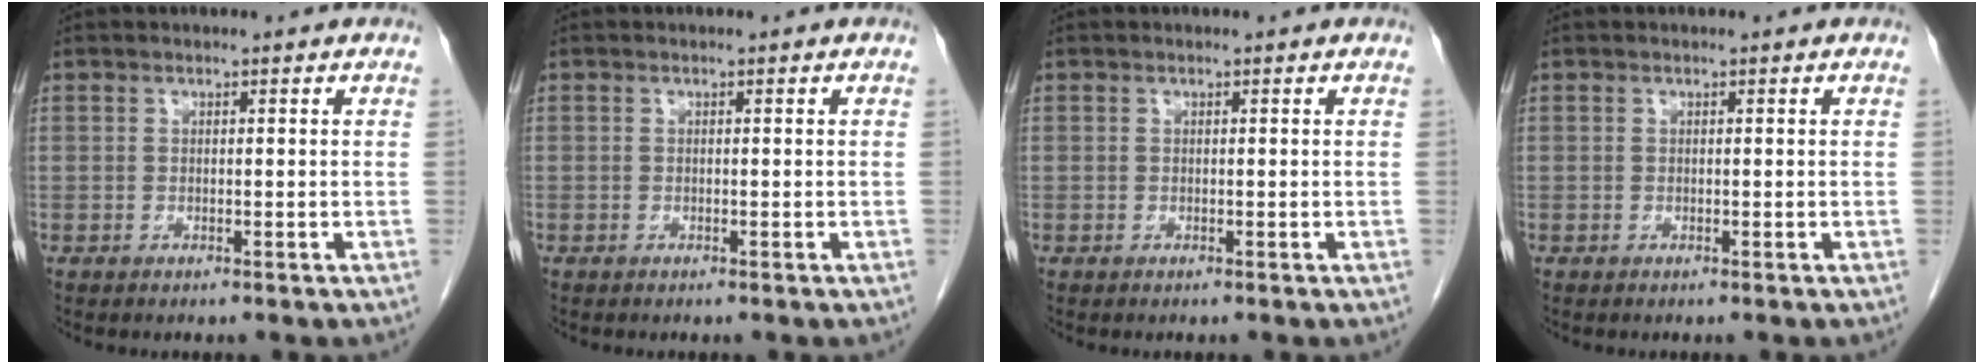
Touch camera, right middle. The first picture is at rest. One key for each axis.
{"total": 0.0}
{"total": 0.0}
{"total": 0.0}